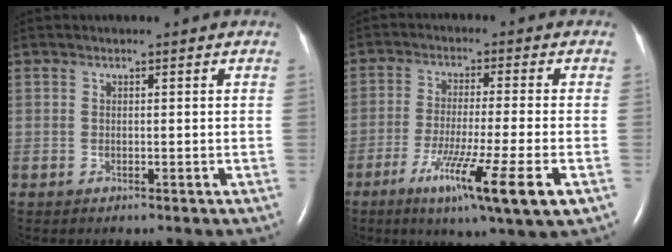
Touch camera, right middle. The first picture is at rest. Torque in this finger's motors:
{"motor_torque": [1.45, -0.69, 0.31, 0.18]}